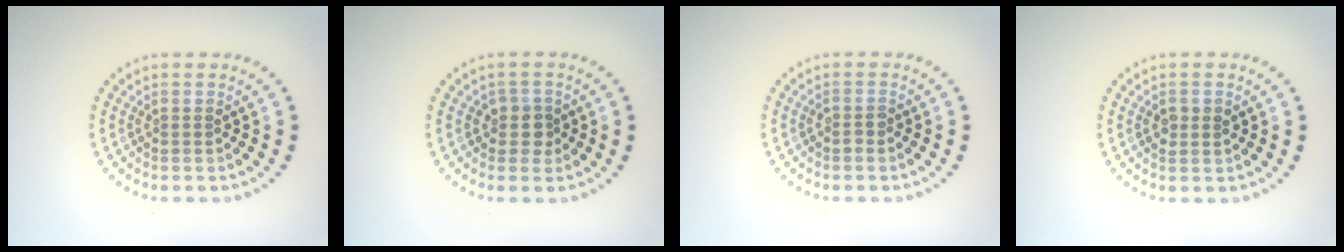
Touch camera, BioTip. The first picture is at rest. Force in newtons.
{"total": 1.9, "press": 1.6, "slide": 1.1}
{"total": 0.8, "press": 0.7, "slide": 0.4}
{"total": 1.5, "press": 1.5, "slide": 0.2}